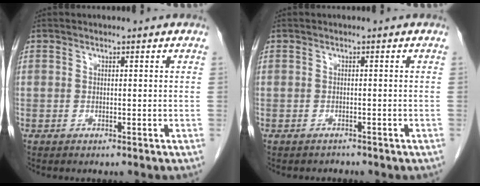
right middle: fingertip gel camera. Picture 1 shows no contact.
{"total": 1.1, "force": [-1.0, 0.5, -0.1], "torque": [-0.008, 0.000, -0.015]}